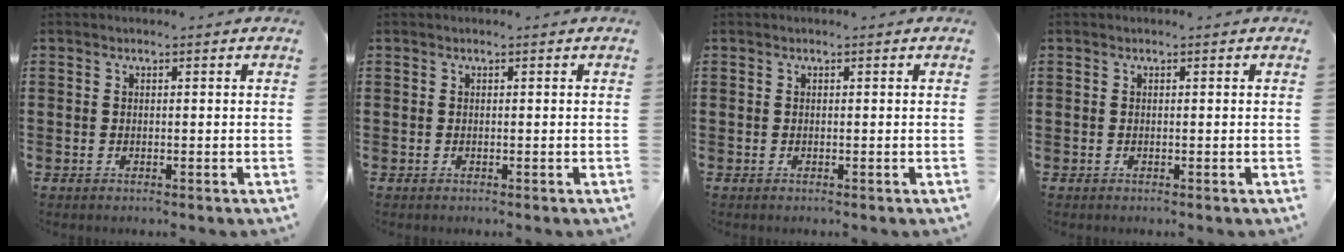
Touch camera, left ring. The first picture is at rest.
{"total": 0.0}
{"total": 0.0}
{"total": 0.0}